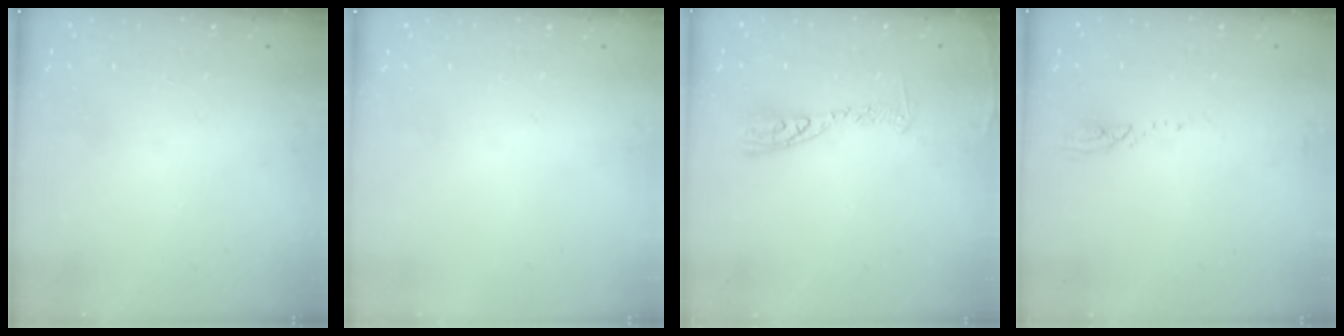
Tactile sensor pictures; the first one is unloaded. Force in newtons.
{"total": 0.0}
{"total": 8.8, "press": 8.8, "slide": 0.9}
{"total": 2.4, "press": 2.4, "slide": 0.3}